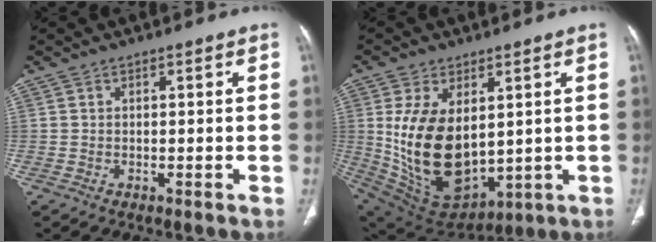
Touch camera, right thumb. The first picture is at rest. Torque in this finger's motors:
{"motor_torque": [-0.72, 1.75, 1.86, 0.30, 0.56]}